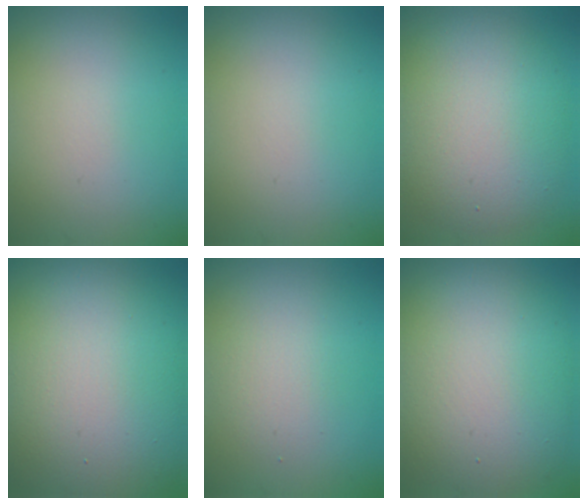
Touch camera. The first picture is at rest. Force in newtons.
{"total": 0.0}
{"total": 8.2, "press": 8.2, "slide": 0.8}
{"total": 16.9, "press": 16.8, "slide": 1.4}
{"total": 1.9, "press": 1.9, "slide": 0.1}
{"total": 11.5, "press": 11.4, "slide": 1.2}